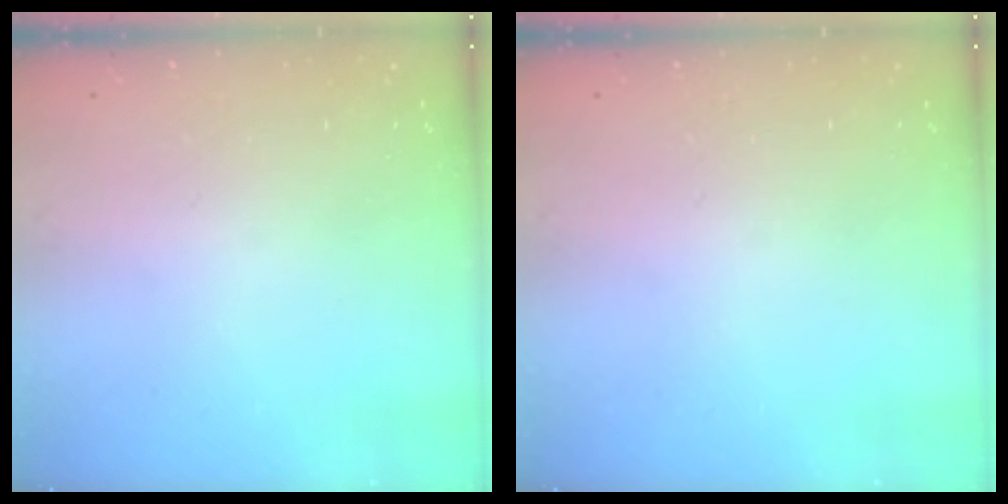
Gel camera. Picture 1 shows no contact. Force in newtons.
{"total": 0.0}